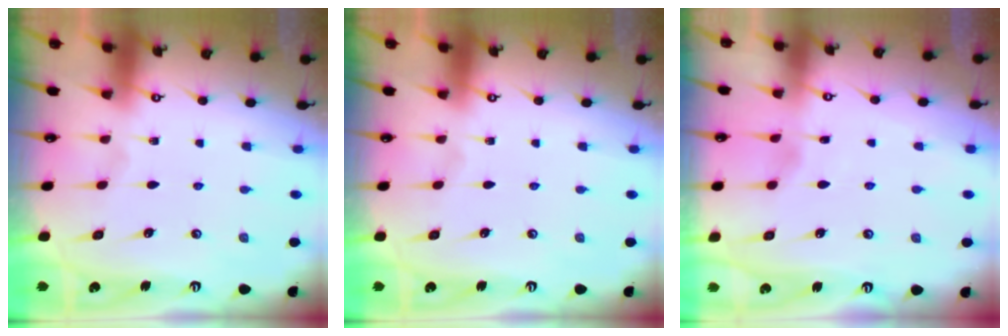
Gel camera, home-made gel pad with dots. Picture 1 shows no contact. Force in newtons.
{"total": 0.0}
{"total": 2.9, "press": 2.9, "slide": 0.4}